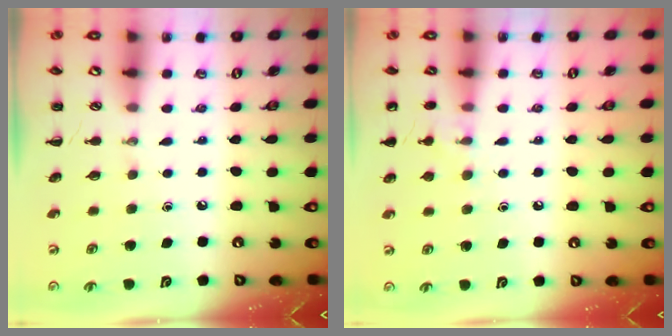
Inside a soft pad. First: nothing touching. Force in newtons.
{"total": 7.6, "press": 7.3, "slide": 2.0}